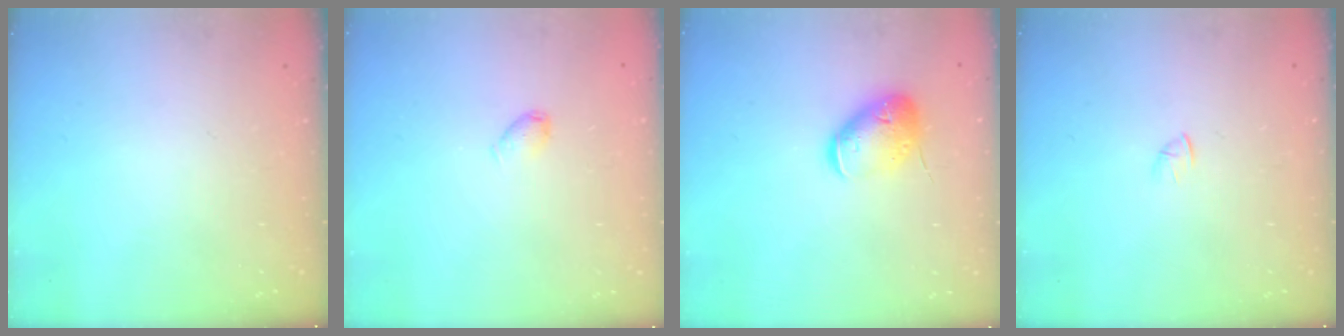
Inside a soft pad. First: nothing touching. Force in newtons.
{"total": 3.4, "press": 3.3, "slide": 0.6}
{"total": 12.9, "press": 12.8, "slide": 1.7}
{"total": 1.2, "press": 1.1, "slide": 0.3}